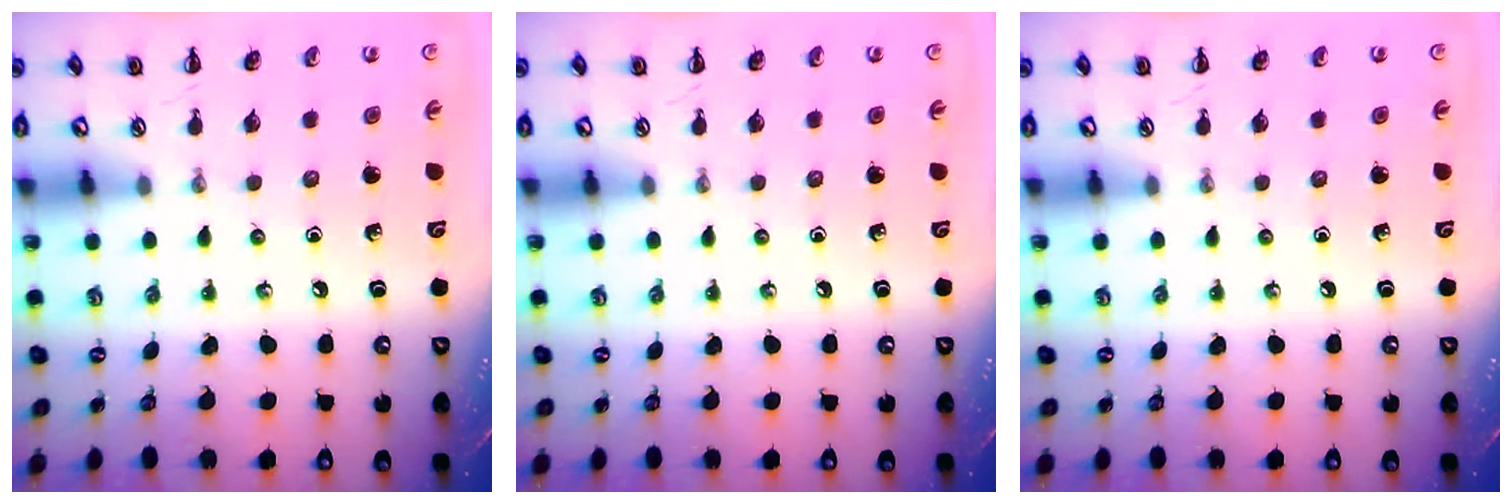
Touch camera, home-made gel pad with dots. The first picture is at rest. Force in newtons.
{"total": 0.0}
{"total": 0.0}